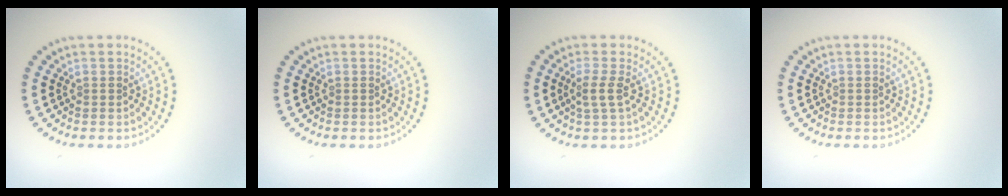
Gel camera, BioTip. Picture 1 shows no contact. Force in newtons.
{"total": 0.0}
{"total": 1.7, "press": 1.3, "slide": 1.1}
{"total": 0.0}